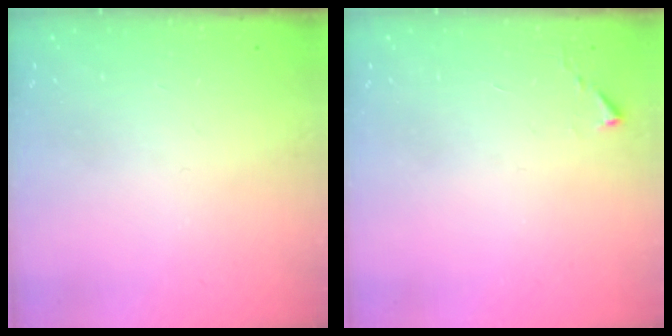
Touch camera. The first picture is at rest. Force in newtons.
{"total": 2.7, "press": 2.7, "slide": 0.5}